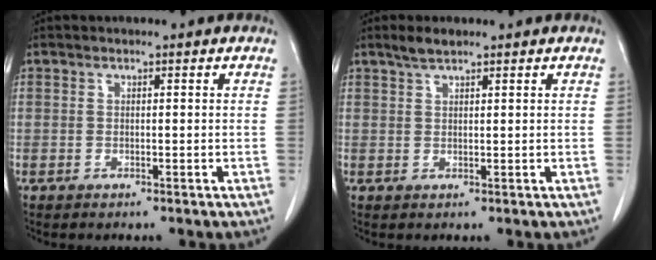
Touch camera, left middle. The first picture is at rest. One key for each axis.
{"total": 2.3, "fx": 1.9, "fy": 0.3, "fz": 1.2, "tx": -0.031, "ty": 0.005, "tz": 0.037}